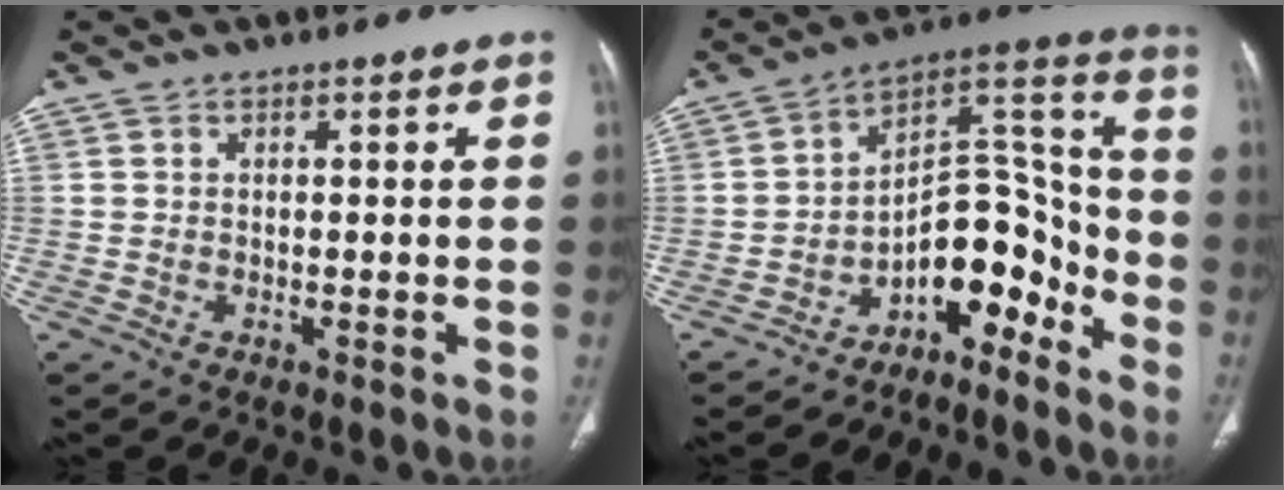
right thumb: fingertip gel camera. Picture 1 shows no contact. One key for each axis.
{"total": 12.6, "fx": -7.6, "fy": 6.9, "fz": 7.2, "tx": -0.056, "ty": 0.120, "tz": -0.127}